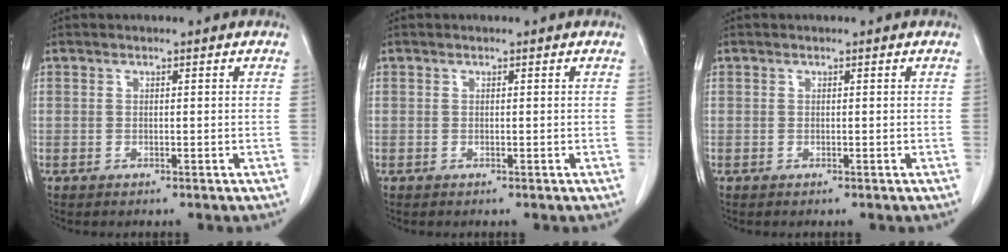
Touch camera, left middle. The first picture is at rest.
{"total": 0.0}
{"total": 0.0}